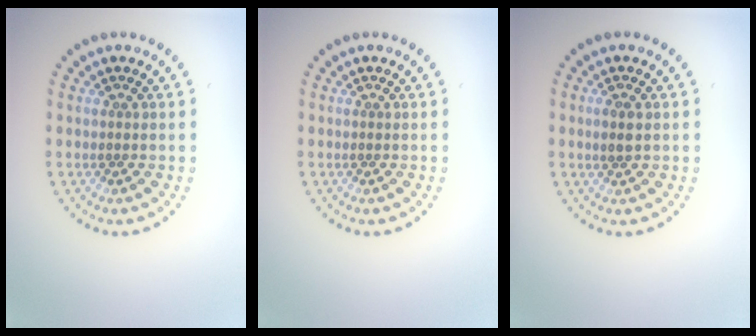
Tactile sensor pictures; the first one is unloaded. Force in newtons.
{"total": 0.0}
{"total": 1.5, "press": 1.5, "slide": 0.4}